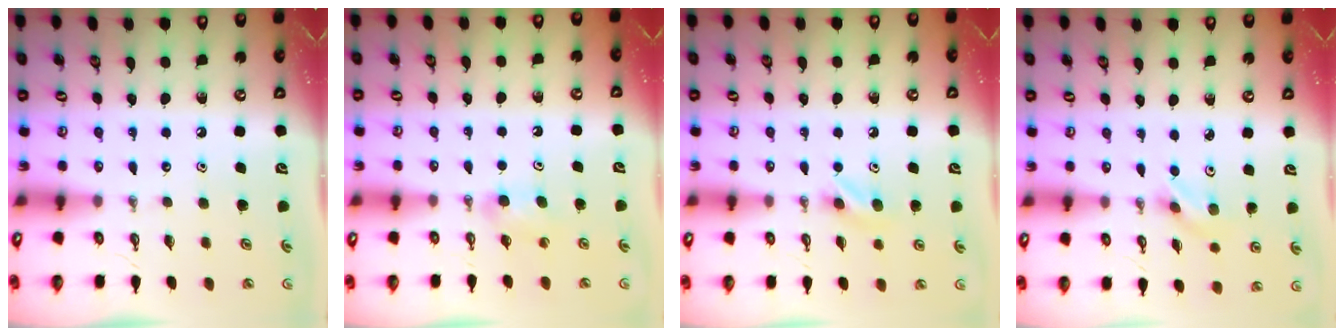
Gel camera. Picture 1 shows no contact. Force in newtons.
{"total": 7.9, "press": 2.0, "slide": 7.7}
{"total": 6.8, "press": 6.6, "slide": 1.6}
{"total": 2.6, "press": 2.4, "slide": 0.8}